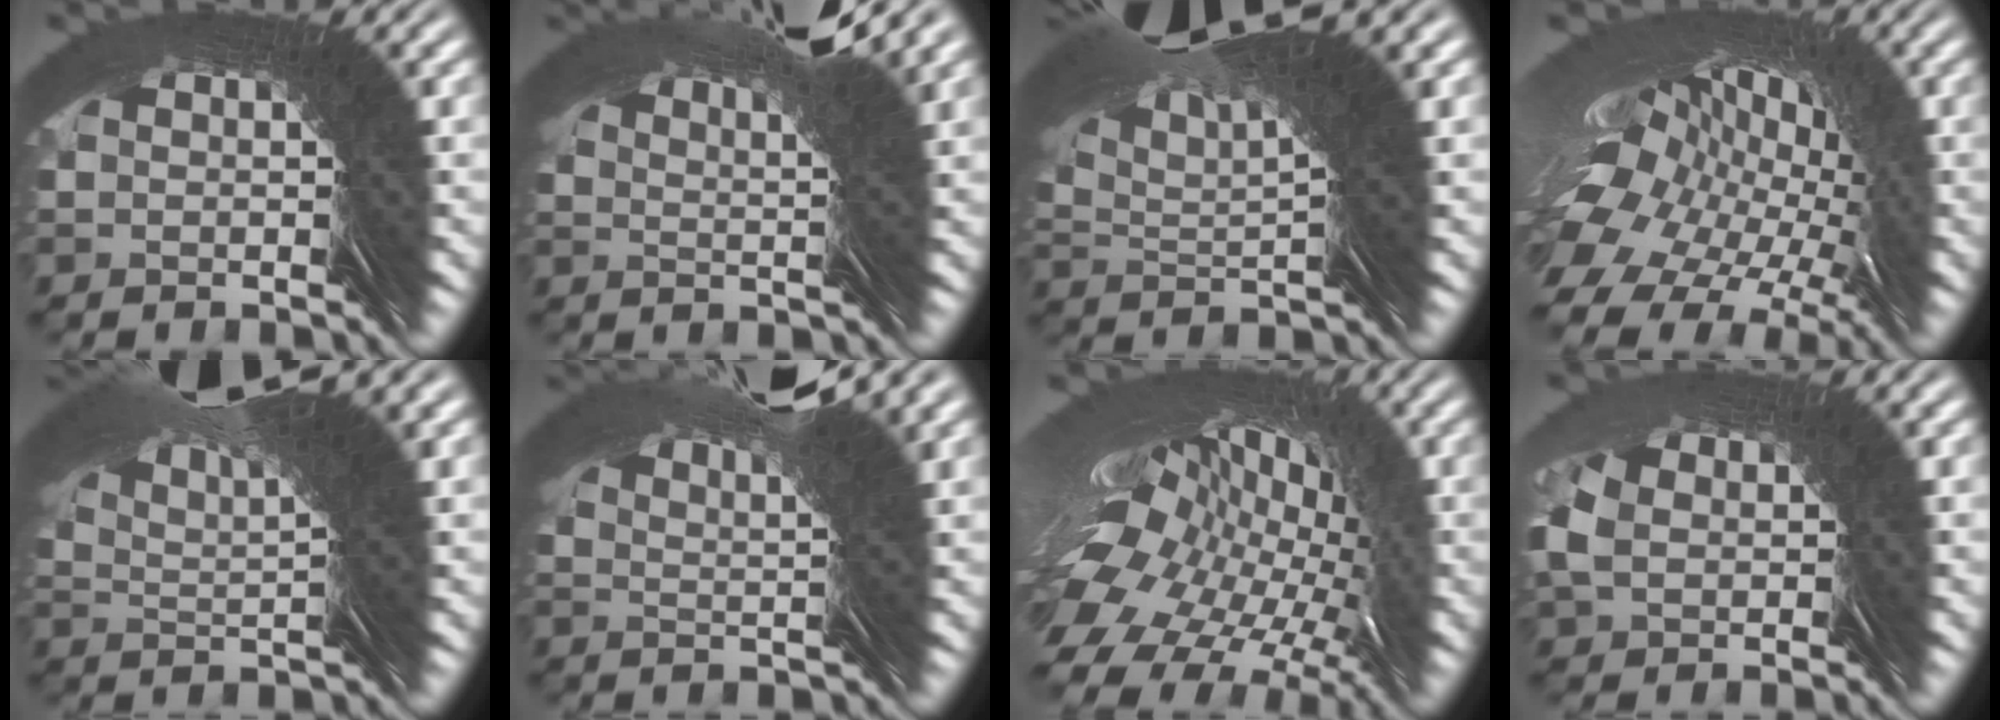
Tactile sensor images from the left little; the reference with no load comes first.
{"total": 6.5, "force": [4.5, -4.7, 0.3], "torque": [-0.004, 0.053, 0.064]}
{"total": 8.1, "force": [5.4, -0.9, 6.0], "torque": [-0.089, 0.057, 0.077]}
{"total": 7.7, "force": [2.8, 5.3, 4.9], "torque": [-0.063, 0.017, 0.035]}
{"total": 8.1, "force": [6.1, -1.3, 5.2], "torque": [-0.086, 0.058, 0.087]}
{"total": 6.8, "force": [5.2, -3.7, 2.3], "torque": [-0.040, 0.058, 0.073]}
{"total": 8.8, "force": [2.9, 6.3, 5.5], "torque": [-0.086, 0.009, 0.041]}
{"total": 1.1, "force": [1.0, -0.3, -0.5], "torque": [0.016, 0.015, 0.013]}